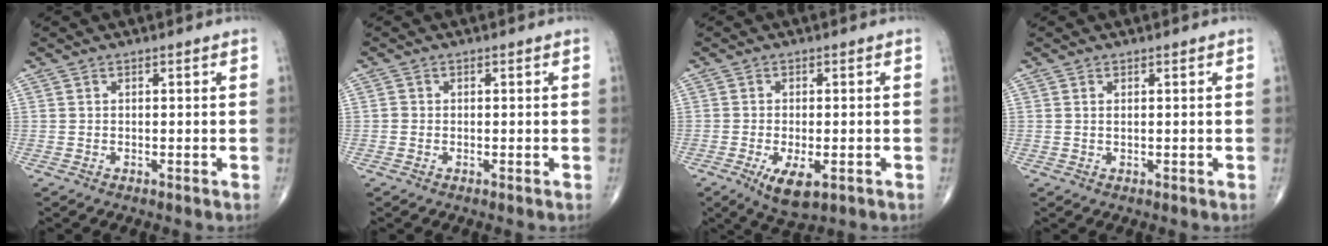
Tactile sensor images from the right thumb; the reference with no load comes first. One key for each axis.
{"total": 0.7, "fx": -0.1, "fy": 0.7, "fz": 0.2, "tx": 0.000, "ty": 0.002, "tz": -0.005}
{"total": 6.5, "fx": -2.6, "fy": 2.6, "fz": 5.3, "tx": -0.090, "ty": -0.011, "tz": -0.037}
{"total": 0.5, "fx": 0.2, "fy": 0.1, "fz": 0.5, "tx": -0.011, "ty": 0.000, "tz": 0.005}